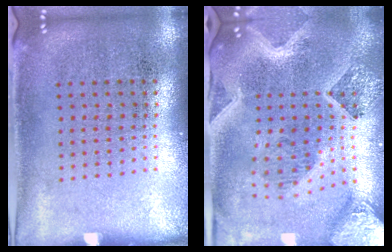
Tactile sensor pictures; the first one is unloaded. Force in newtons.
{"total": 4.2, "press": 3.3, "slide": 2.6}